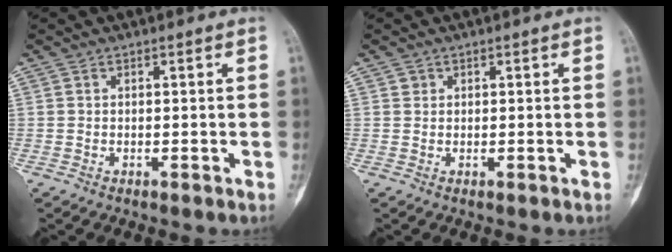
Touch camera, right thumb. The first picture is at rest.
{"total": 0.8, "force": [0.4, 0.7, 0.1], "torque": [0.009, 0.001, 0.005]}